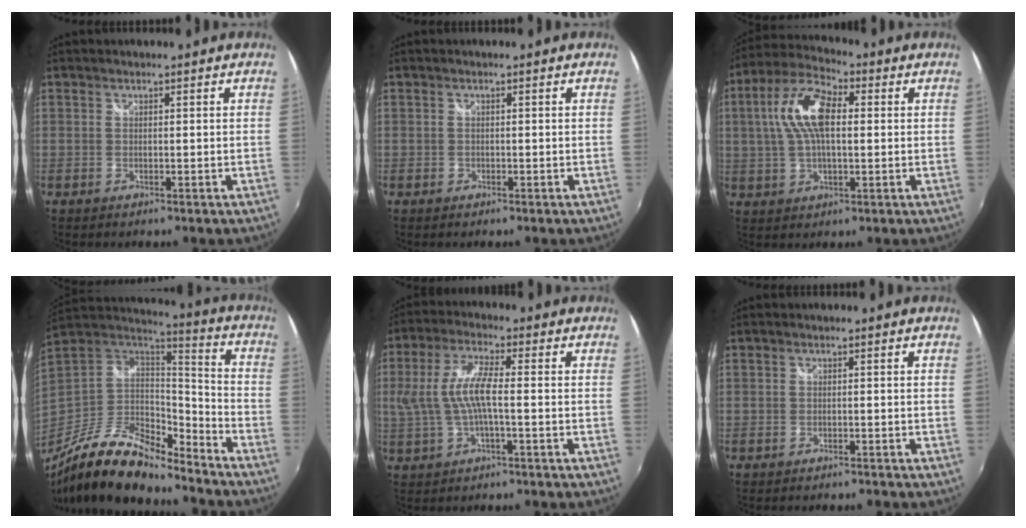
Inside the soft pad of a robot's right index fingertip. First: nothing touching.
{"total": 0.8, "force": [-0.5, 0.5, 0.0], "torque": [0.000, -0.003, -0.009]}
{"total": 12.0, "force": [1.9, 5.5, 10.5], "torque": [-0.208, 0.023, 0.029]}
{"total": 21.8, "force": [-15.9, 7.4, 13.0], "torque": [-0.250, -0.030, -0.282]}
{"total": 8.4, "force": [-0.7, 2.1, 8.1], "torque": [-0.169, 0.003, -0.005]}
{"total": 1.4, "force": [-1.4, 0.4, 0.2], "torque": [-0.009, -0.007, -0.021]}